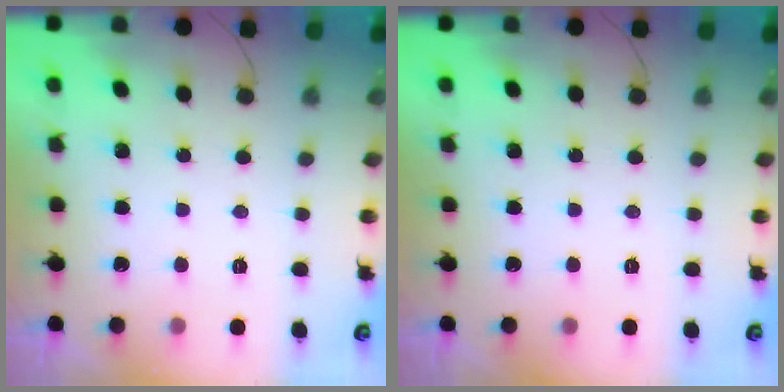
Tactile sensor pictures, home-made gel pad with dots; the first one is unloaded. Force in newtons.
{"total": 0.0}